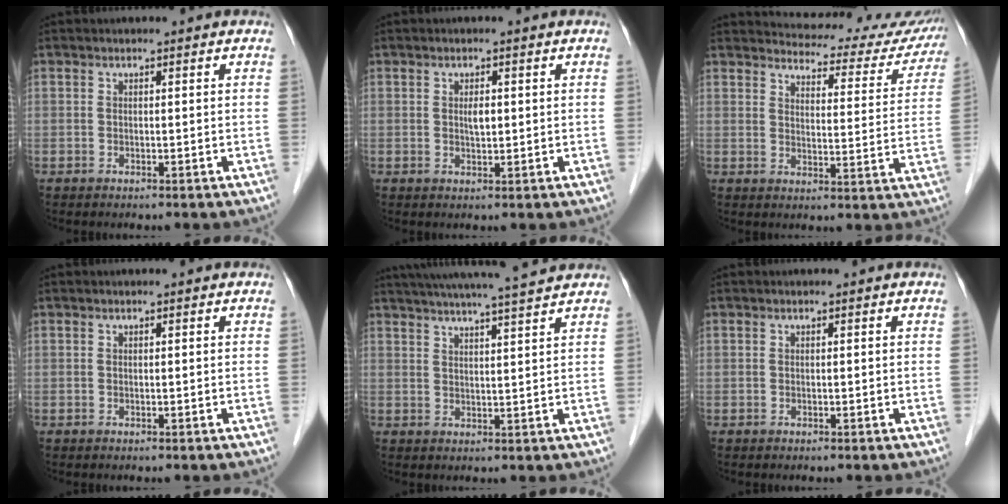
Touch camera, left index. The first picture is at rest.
{"total": 1.7, "force": [0.3, 0.6, 1.6], "torque": [-0.030, 0.000, 0.008]}
{"total": 18.1, "force": [17.2, 4.5, 3.2], "torque": [-0.016, -0.045, 0.183]}
{"total": 0.0}
{"total": 13.9, "force": [12.5, -0.3, 6.1], "torque": [-0.106, 0.017, 0.173]}
{"total": 0.0}